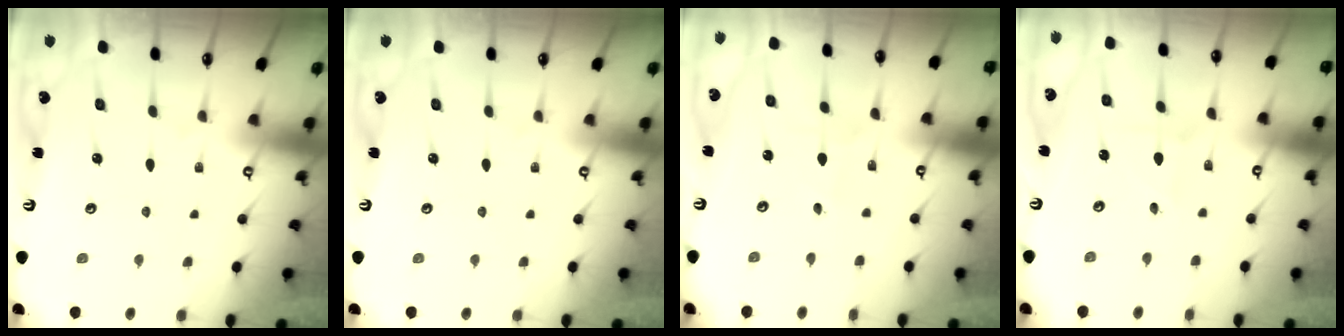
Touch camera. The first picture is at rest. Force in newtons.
{"total": 0.0}
{"total": 0.6, "press": 0.6, "slide": 0.1}
{"total": 1.4, "press": 1.4, "slide": 0.1}